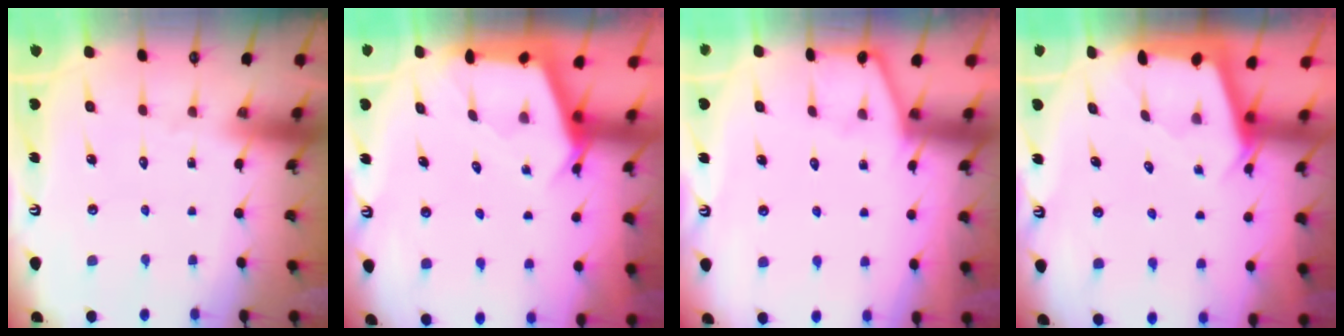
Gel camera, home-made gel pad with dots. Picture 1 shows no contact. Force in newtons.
{"total": 2.9, "press": 2.9, "slide": 0.3}
{"total": 2.6, "press": 2.6, "slide": 0.4}
{"total": 2.2, "press": 2.2, "slide": 0.3}